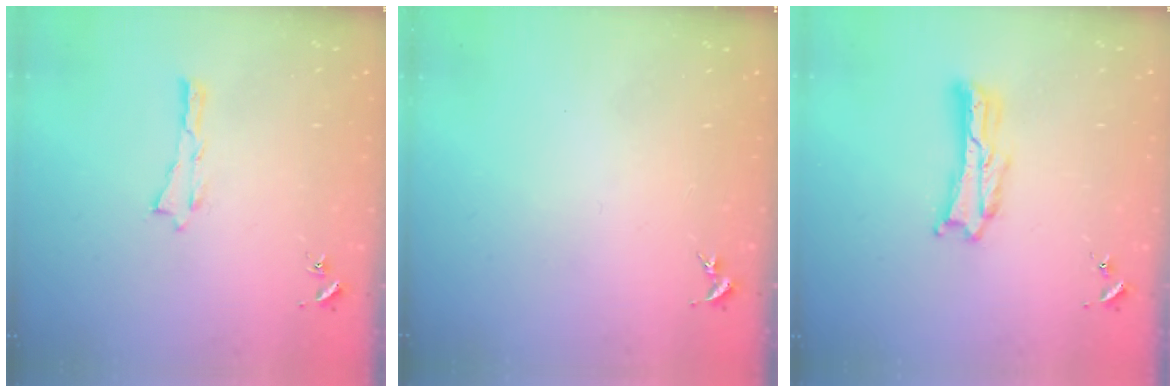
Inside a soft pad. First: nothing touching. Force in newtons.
{"total": 0.0}
{"total": 2.4, "press": 2.4, "slide": 0.3}